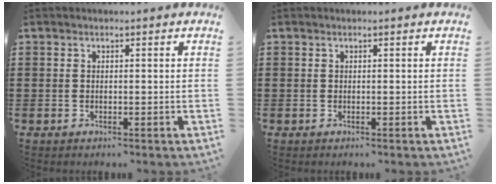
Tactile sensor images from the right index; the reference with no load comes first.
{"total": 0.0}